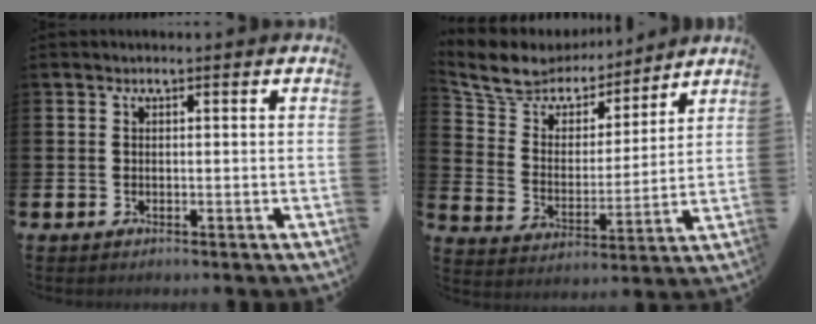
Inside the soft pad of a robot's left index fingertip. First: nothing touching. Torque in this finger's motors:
{"motor_torque": [1.25, -0.89, 0.11, 0.10]}